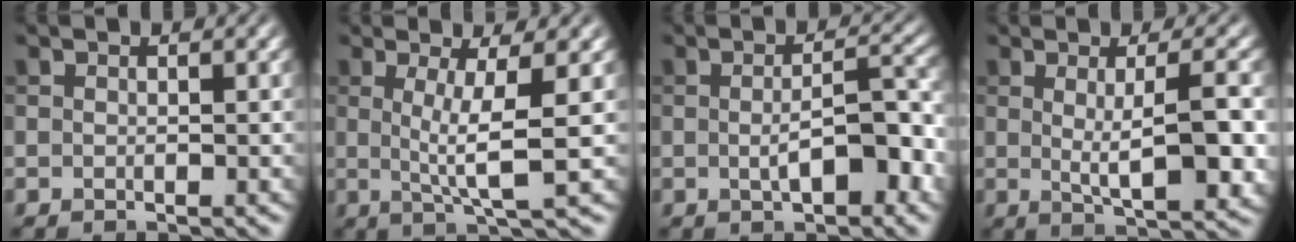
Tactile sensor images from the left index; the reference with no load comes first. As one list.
[{"total": 4.8, "force": [0.4, 0.6, 4.7], "torque": [-0.079, -0.004, 0.009]}, {"total": 5.0, "force": [-0.9, 1.7, 4.6], "torque": [-0.078, -0.002, -0.014]}, {"total": 6.4, "force": [0.2, 1.6, 6.2], "torque": [-0.087, -0.005, 0.007]}]